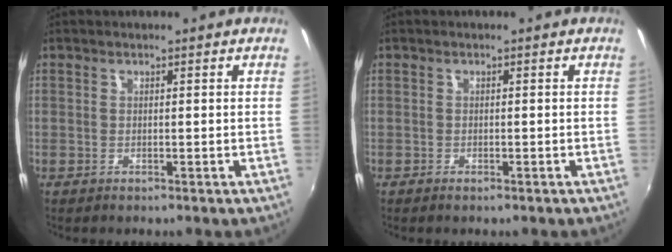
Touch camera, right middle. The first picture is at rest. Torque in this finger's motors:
{"motor_torque": [-0.12, 0.12, 0.02, -0.01]}